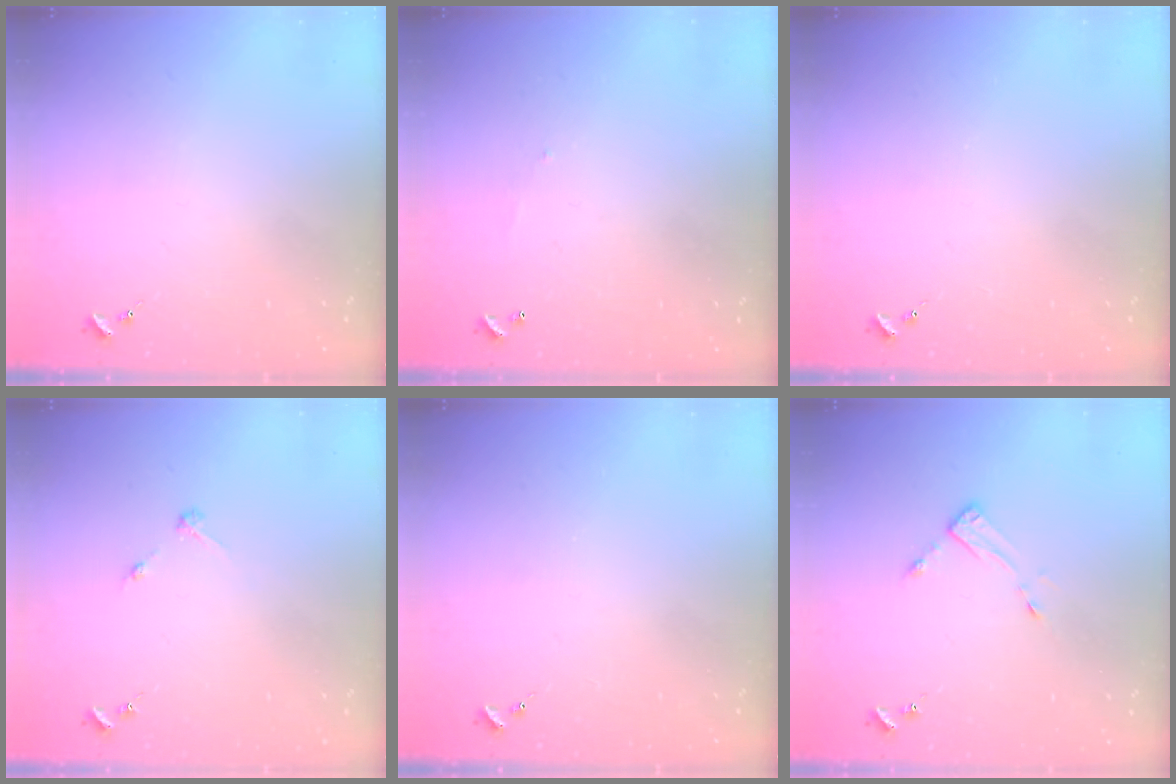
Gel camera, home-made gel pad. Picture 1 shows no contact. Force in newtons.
{"total": 3.8, "press": 3.8, "slide": 0.1}
{"total": 0.0}
{"total": 2.7, "press": 2.7, "slide": 0.3}
{"total": 0.0}
{"total": 3.2, "press": 3.2, "slide": 0.3}